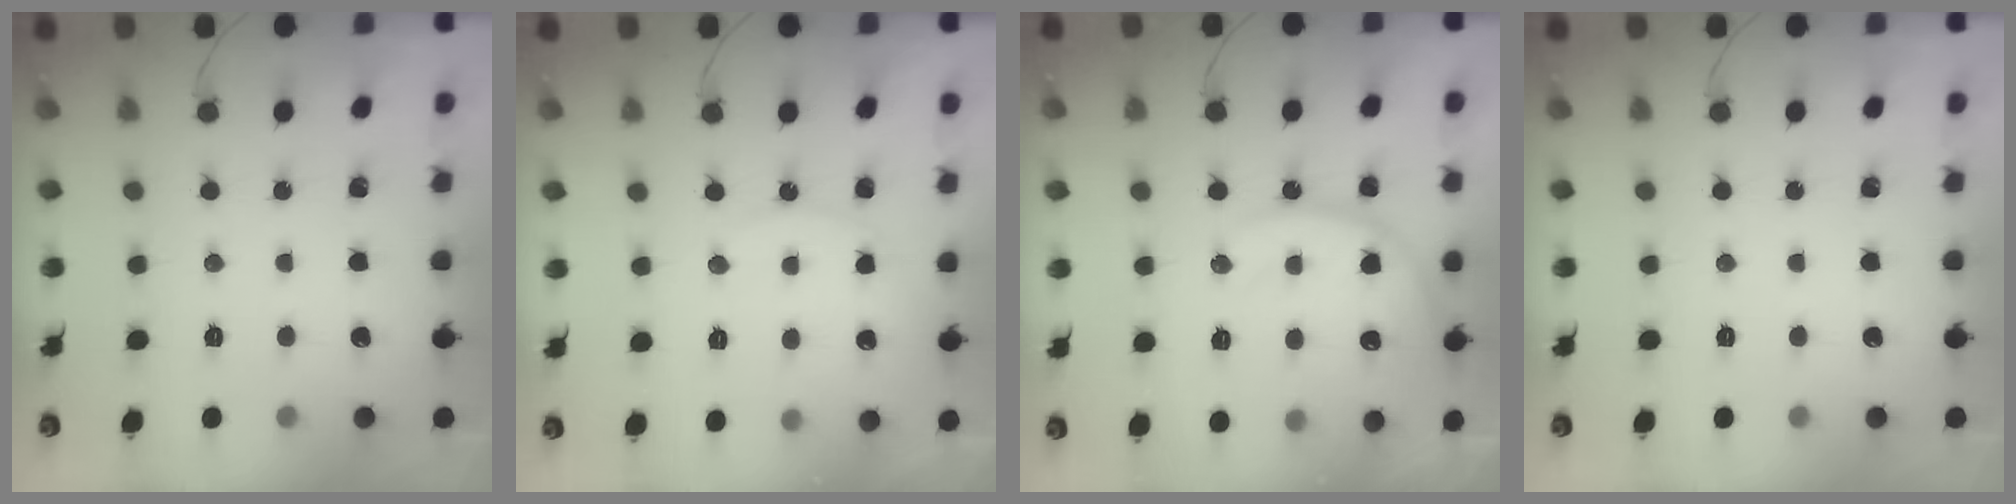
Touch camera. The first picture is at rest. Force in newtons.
{"total": 8.8, "press": 8.8, "slide": 0.6}
{"total": 13.6, "press": 13.5, "slide": 1.3}
{"total": 0.0}